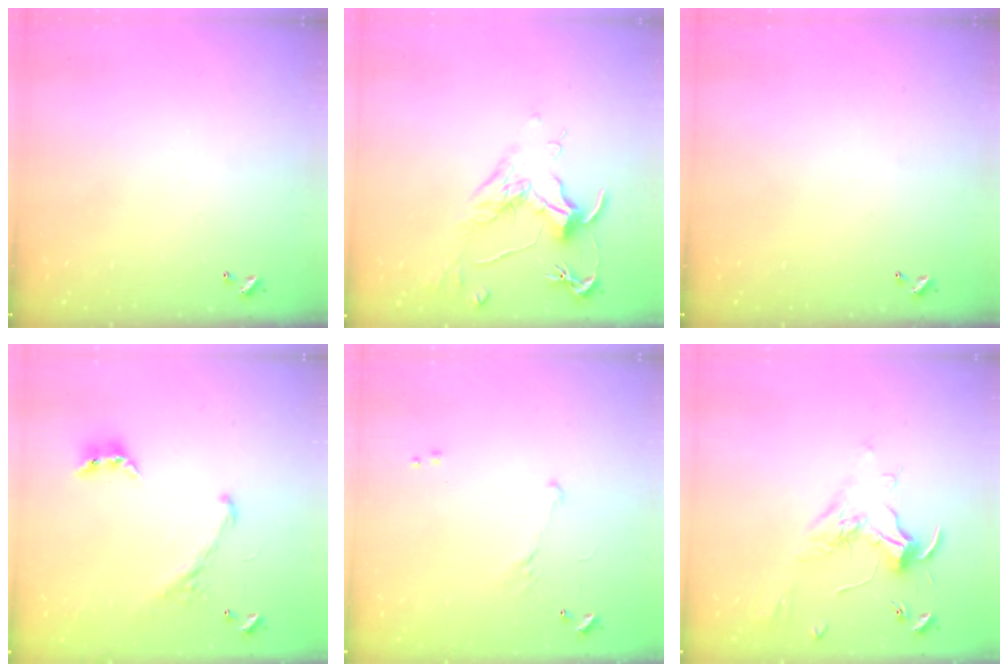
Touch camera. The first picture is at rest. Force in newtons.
{"total": 1.6, "press": 1.4, "slide": 0.9}
{"total": 0.0}
{"total": 1.6, "press": 1.1, "slide": 1.2}
{"total": 5.4, "press": 5.3, "slide": 1.0}
{"total": 1.8, "press": 1.6, "slide": 0.8}